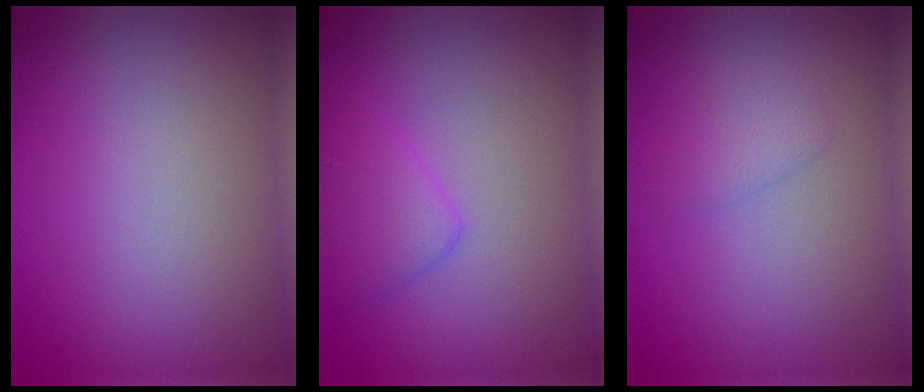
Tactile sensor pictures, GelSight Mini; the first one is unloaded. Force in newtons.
{"total": 2.5, "press": 2.5, "slide": 0.1}
{"total": 1.5, "press": 1.5, "slide": 0.1}